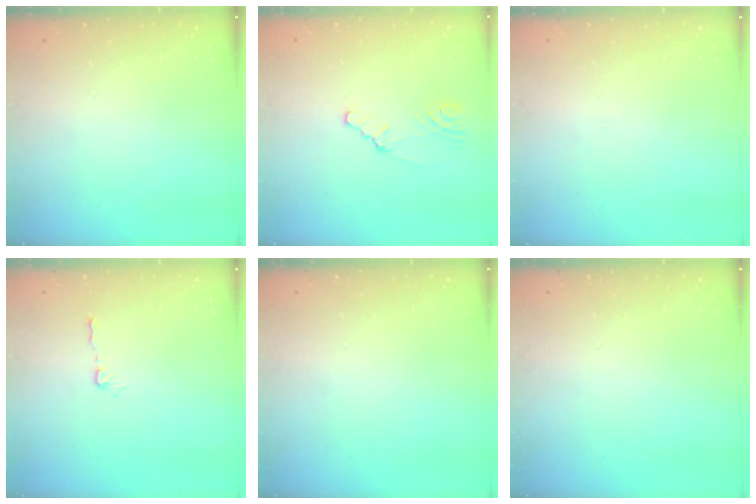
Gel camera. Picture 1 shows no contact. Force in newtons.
{"total": 2.2, "press": 2.2, "slide": 0.4}
{"total": 0.0}
{"total": 3.7, "press": 3.7, "slide": 0.4}
{"total": 0.0}
{"total": 0.0}